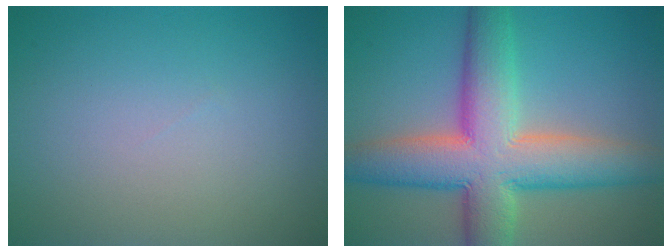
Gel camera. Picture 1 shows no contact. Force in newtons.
{"total": 10.7, "press": 10.7, "slide": 0.4}